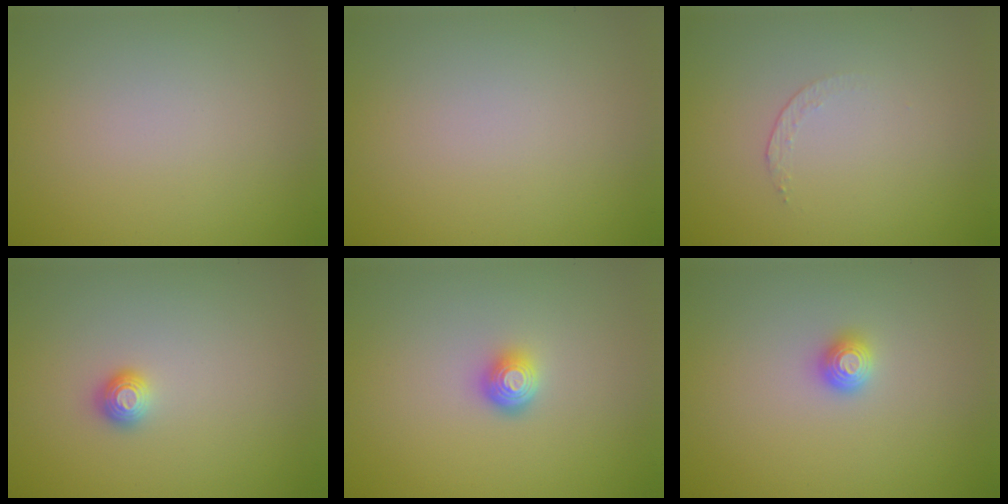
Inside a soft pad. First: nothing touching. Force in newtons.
{"total": 0.0}
{"total": 0.7, "press": 0.4, "slide": 0.6}
{"total": 1.1, "press": 1.0, "slide": 0.4}
{"total": 1.9, "press": 1.4, "slide": 1.4}
{"total": 1.3, "press": 1.2, "slide": 0.4}